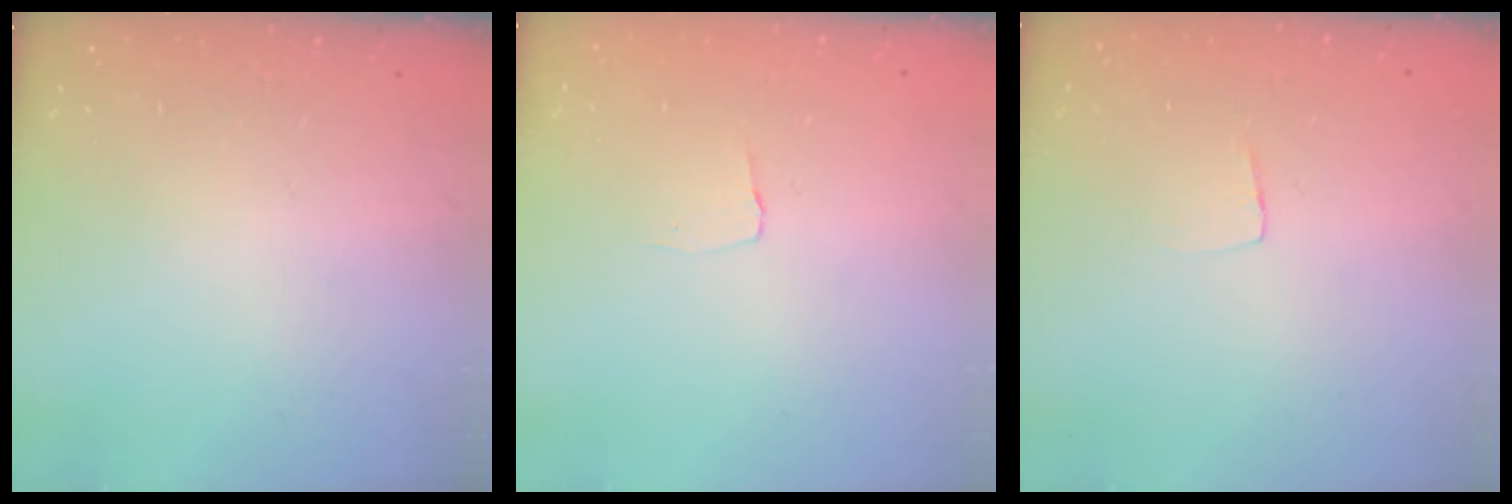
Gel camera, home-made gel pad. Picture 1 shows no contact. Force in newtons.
{"total": 2.9, "press": 2.8, "slide": 0.3}
{"total": 3.5, "press": 3.5, "slide": 0.2}